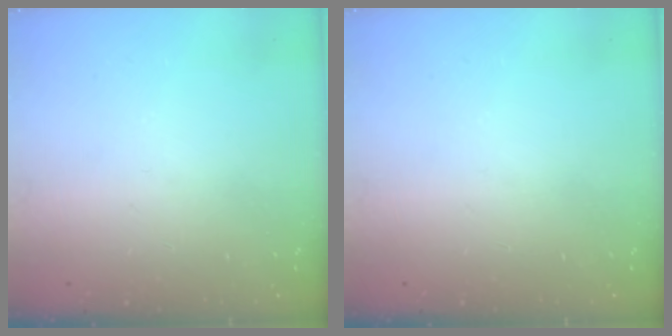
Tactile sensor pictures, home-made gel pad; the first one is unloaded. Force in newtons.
{"total": 0.0}